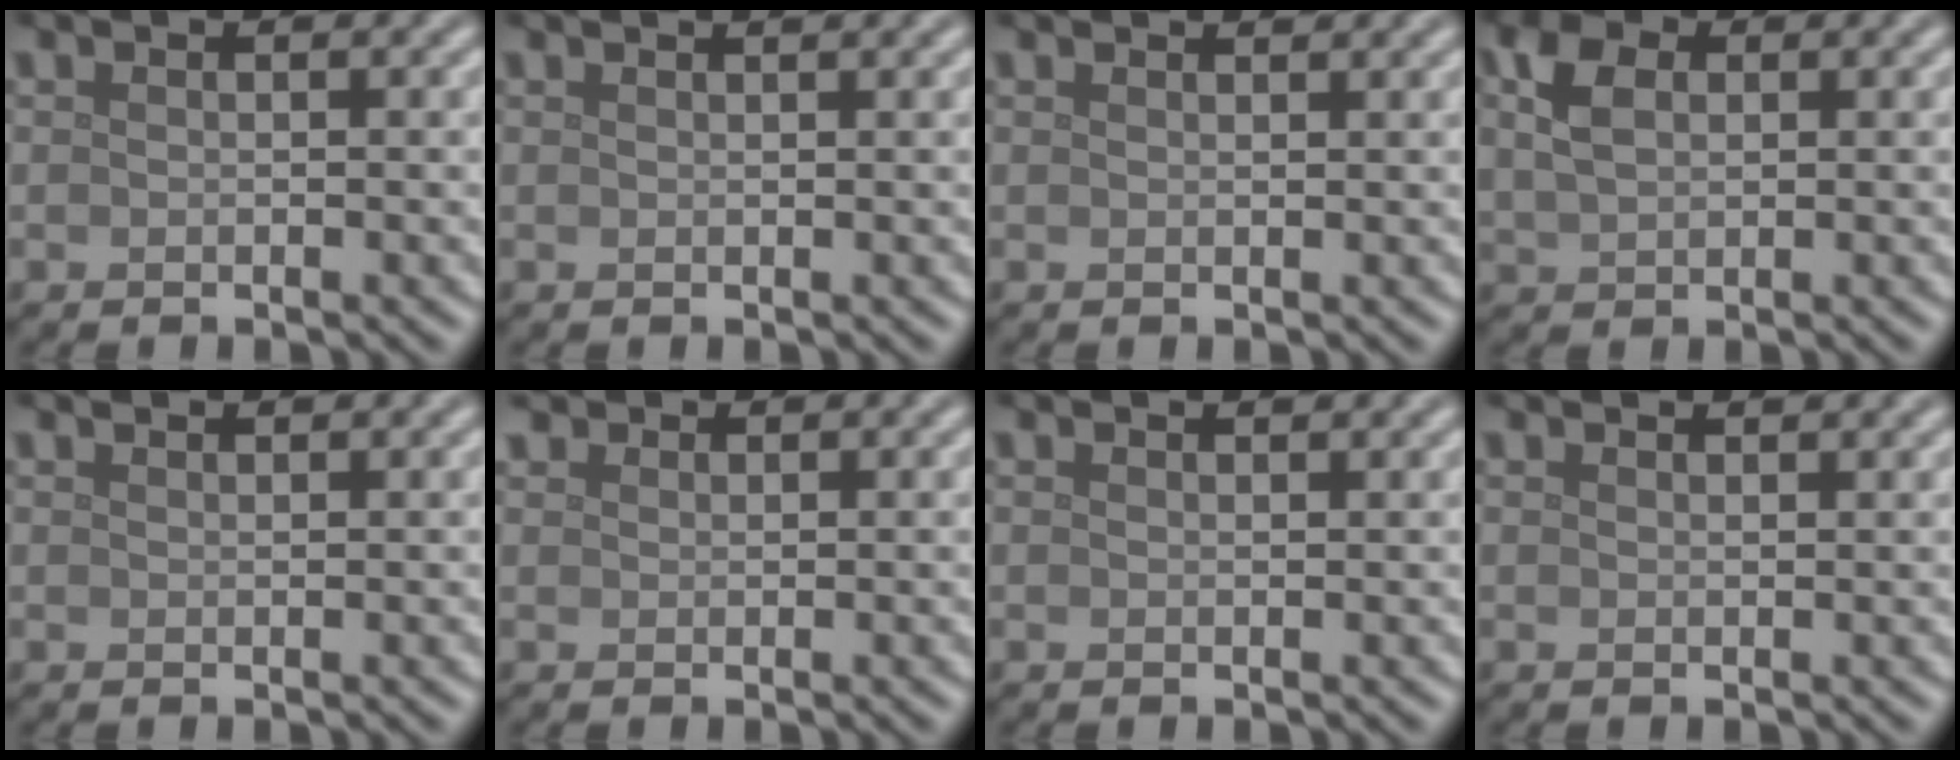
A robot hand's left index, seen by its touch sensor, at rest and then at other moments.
{"total": 1.9, "force": [1.4, 0.7, 1.0], "torque": [0.001, 0.002, -0.003]}
{"total": 1.7, "force": [1.6, 0.3, 0.5], "torque": [-0.008, 0.000, 0.014]}
{"total": 3.6, "force": [1.3, 2.4, 2.3], "torque": [-0.057, 0.006, 0.022]}
{"total": 0.9, "force": [0.9, 0.0, 0.2], "torque": [-0.005, -0.002, 0.010]}
{"total": 1.2, "force": [1.1, 0.6, 0.1], "torque": [-0.001, 0.001, 0.019]}
{"total": 1.4, "force": [1.3, 0.2, 0.5], "torque": [-0.008, -0.001, 0.011]}
{"total": 2.2, "force": [2.0, 0.5, 0.8], "torque": [-0.003, 0.002, 0.011]}